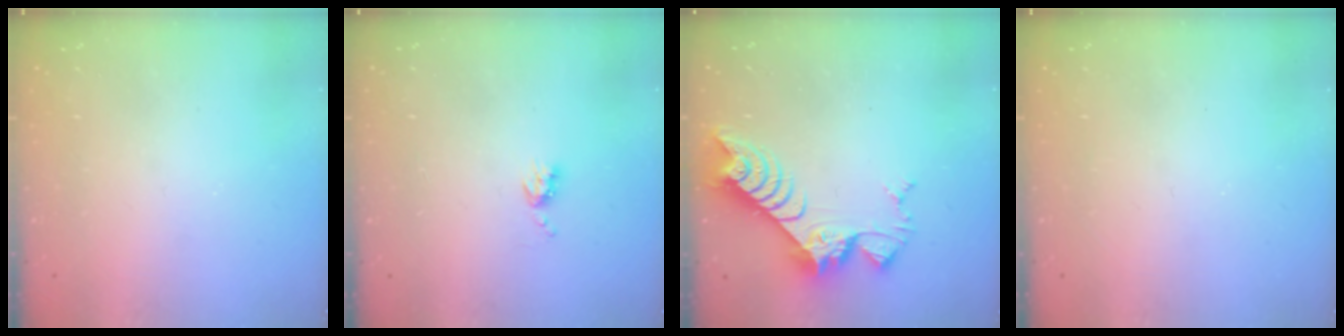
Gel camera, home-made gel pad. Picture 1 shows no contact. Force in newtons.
{"total": 5.8, "press": 5.7, "slide": 0.8}
{"total": 8.5, "press": 8.5, "slide": 0.8}
{"total": 0.0}